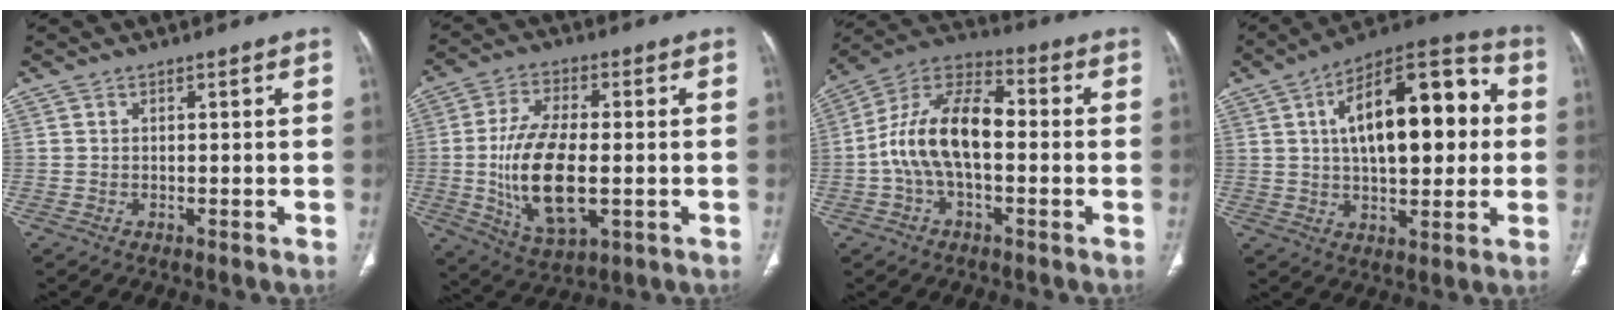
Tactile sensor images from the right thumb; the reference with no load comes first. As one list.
[{"total": 15.8, "force": [-1.9, 7.4, 13.8], "torque": [-0.263, -0.005, -0.026]}, {"total": 14.7, "force": [-1.2, 7.9, 12.4], "torque": [-0.225, 0.044, -0.031]}, {"total": 21.6, "force": [3.5, 10.3, 18.7], "torque": [-0.258, 0.027, 0.045]}]